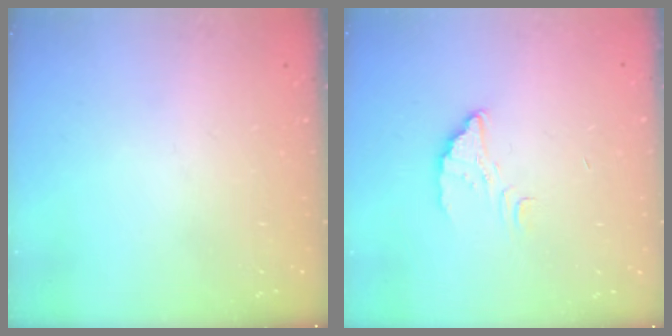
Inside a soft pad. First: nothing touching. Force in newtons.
{"total": 2.4, "press": 2.4, "slide": 0.1}